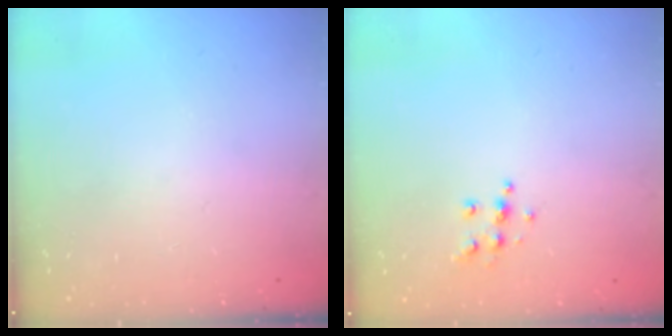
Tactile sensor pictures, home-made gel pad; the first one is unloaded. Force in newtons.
{"total": 6.4, "press": 6.4, "slide": 0.6}